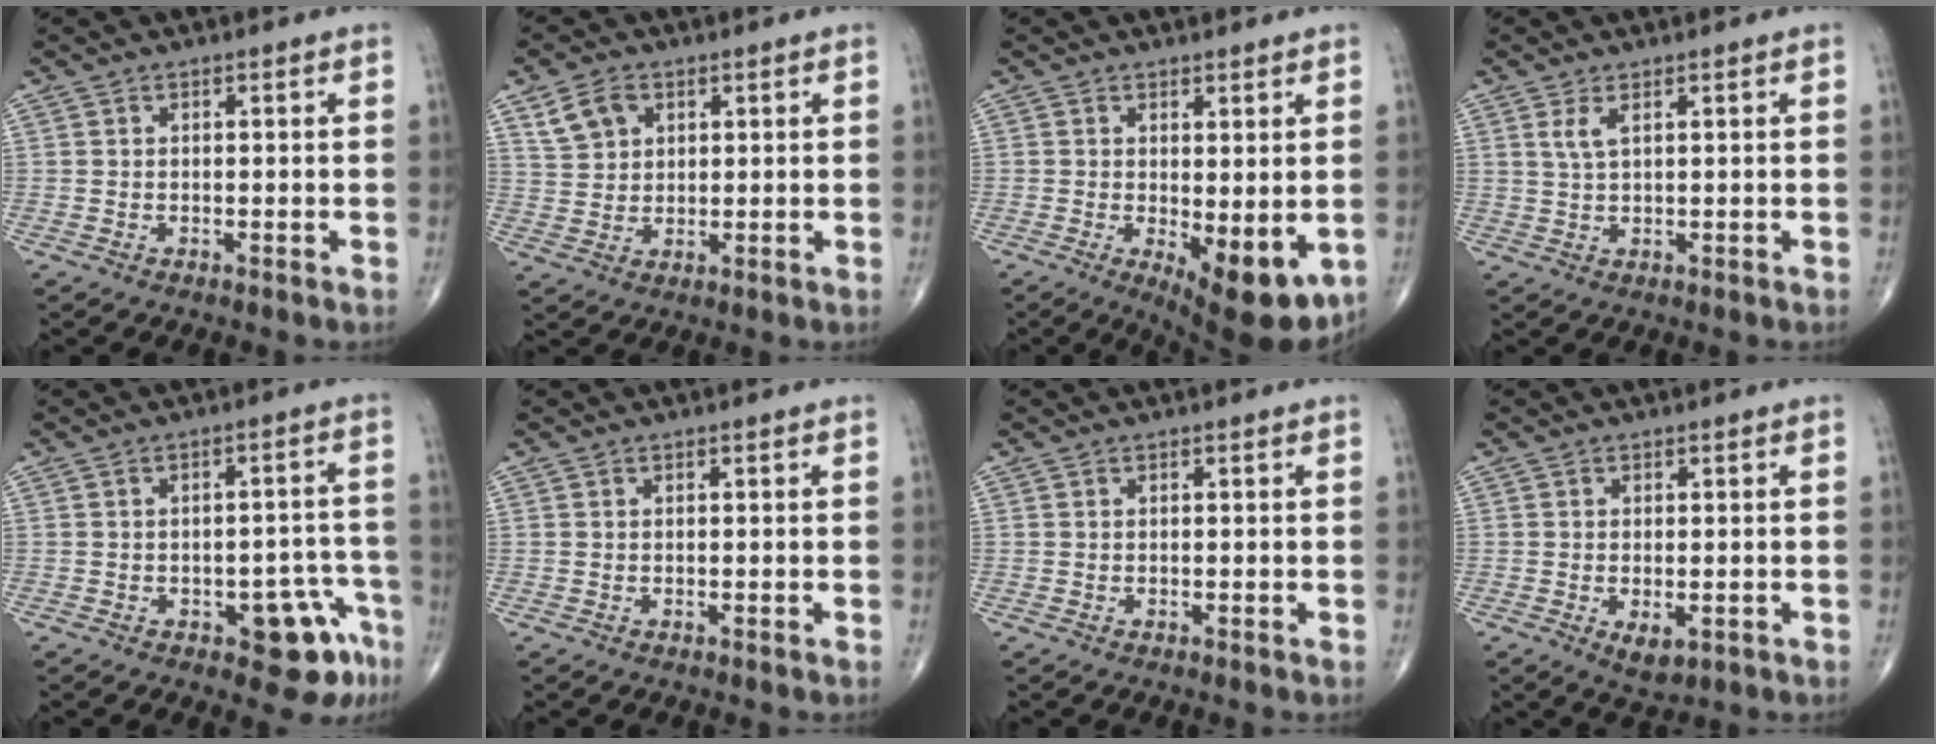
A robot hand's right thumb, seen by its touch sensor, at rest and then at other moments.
{"total": 6.0, "force": [2.9, 4.2, 3.2], "torque": [-0.048, -0.003, 0.058]}
{"total": 10.3, "force": [-2.3, 3.9, 9.3], "torque": [-0.112, -0.023, -0.020]}
{"total": 2.5, "force": [1.2, 0.8, 2.1], "torque": [-0.049, -0.002, 0.032]}
{"total": 8.3, "force": [-4.2, 3.9, 6.0], "torque": [-0.039, 0.027, -0.047]}
{"total": 0.0}
{"total": 0.0}
{"total": 3.7, "force": [-1.2, 1.9, 3.0], "torque": [-0.046, -0.008, -0.013]}